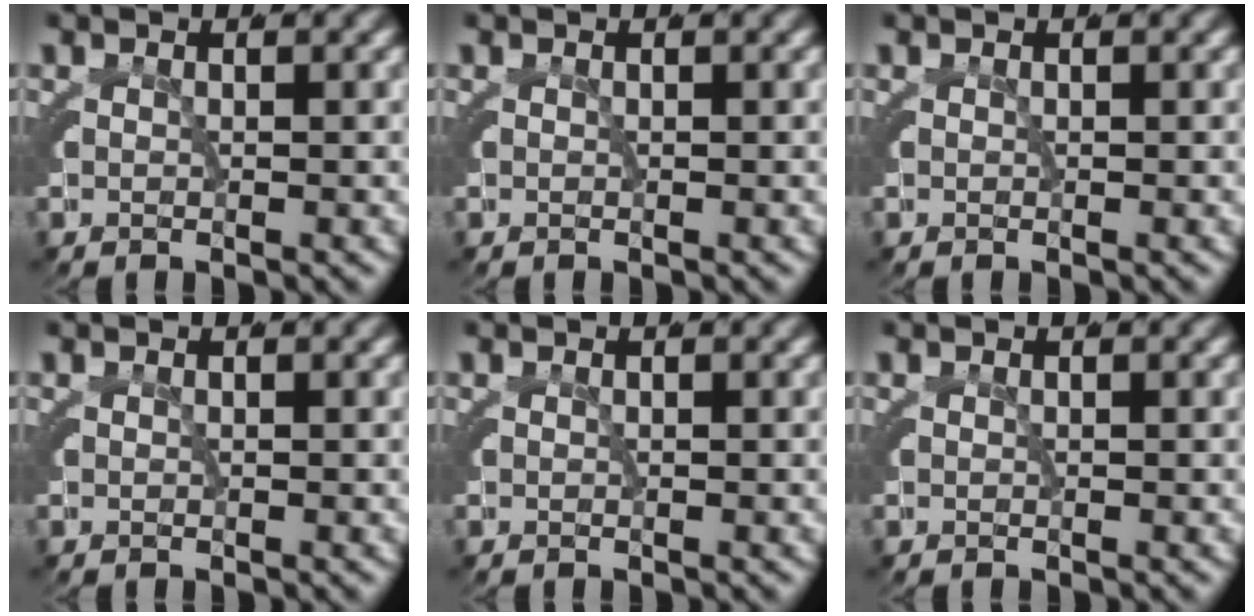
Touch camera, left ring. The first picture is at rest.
{"total": 0.0}
{"total": 0.0}
{"total": 0.0}
{"total": 0.0}
{"total": 0.0}